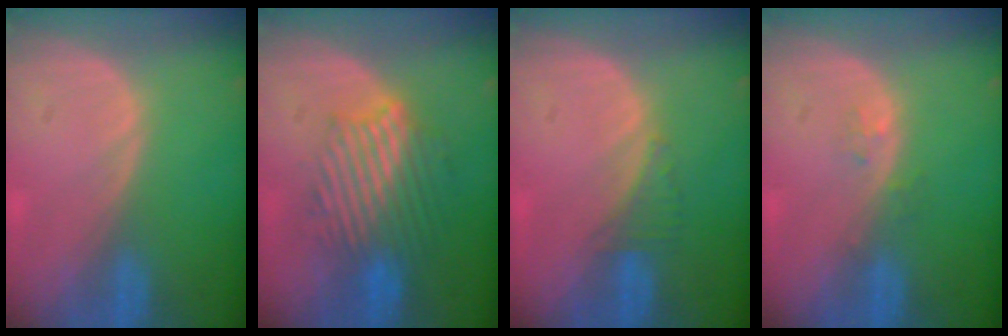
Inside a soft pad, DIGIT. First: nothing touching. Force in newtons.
{"total": 9.1, "press": 8.5, "slide": 3.1}
{"total": 1.9, "press": 1.8, "slide": 0.7}
{"total": 1.2, "press": 1.2, "slide": 0.1}